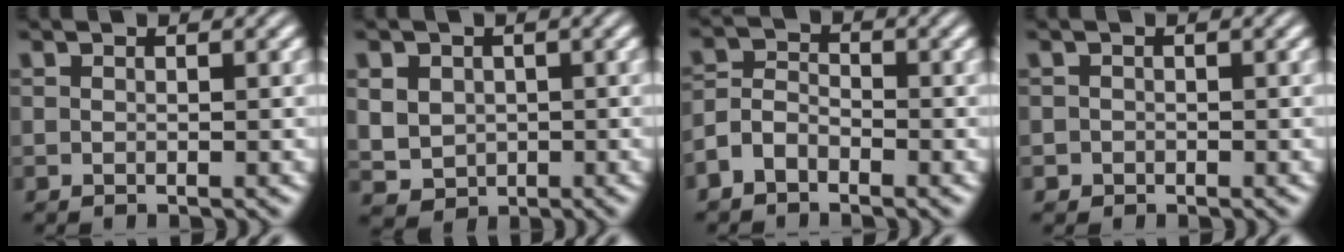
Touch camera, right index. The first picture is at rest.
{"total": 5.1, "force": [-0.5, 4.6, 2.1], "torque": [-0.051, -0.034, 0.010]}
{"total": 3.3, "force": [-1.7, 2.5, 1.4], "torque": [-0.021, -0.014, -0.027]}
{"total": 0.9, "force": [-0.8, 0.2, -0.4], "torque": [0.015, -0.012, -0.007]}